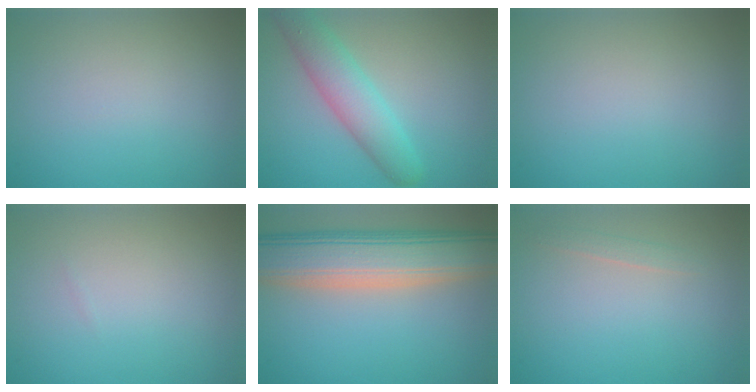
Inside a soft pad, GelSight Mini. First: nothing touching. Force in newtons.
{"total": 4.7, "press": 4.7, "slide": 0.1}
{"total": 0.0}
{"total": 0.0}
{"total": 10.0, "press": 10.0, "slide": 1.0}
{"total": 0.8, "press": 0.8, "slide": 0.1}